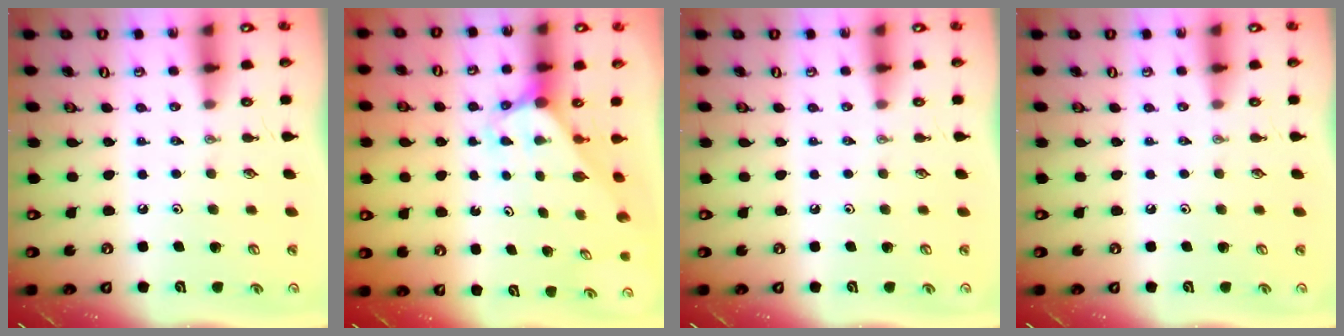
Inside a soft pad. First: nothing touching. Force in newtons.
{"total": 2.8, "press": 2.8, "slide": 0.2}
{"total": 0.0}
{"total": 0.0}